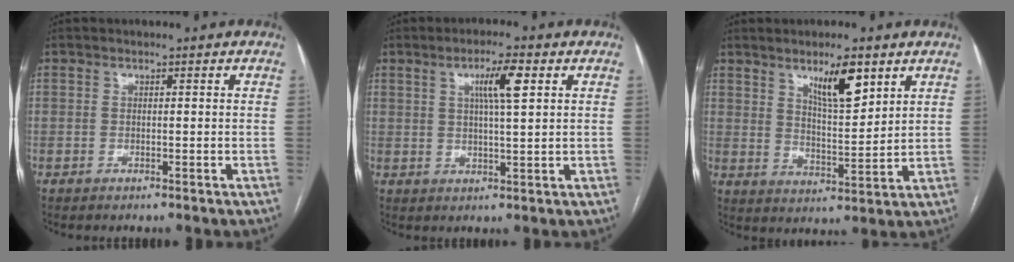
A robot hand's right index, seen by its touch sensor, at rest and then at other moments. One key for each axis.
{"total": 5.9, "fx": 2.3, "fy": 0.6, "fz": 5.4, "tx": -0.096, "ty": 0.003, "tz": 0.038}
{"total": 8.3, "fx": 4.9, "fy": 1.9, "fz": 6.4, "tx": -0.114, "ty": -0.007, "tz": 0.088}